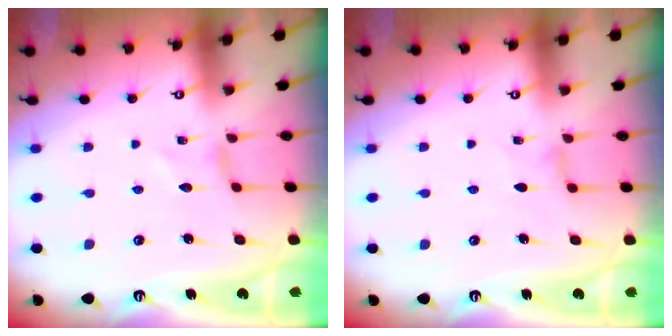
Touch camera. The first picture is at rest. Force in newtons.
{"total": 1.4, "press": 1.3, "slide": 0.4}